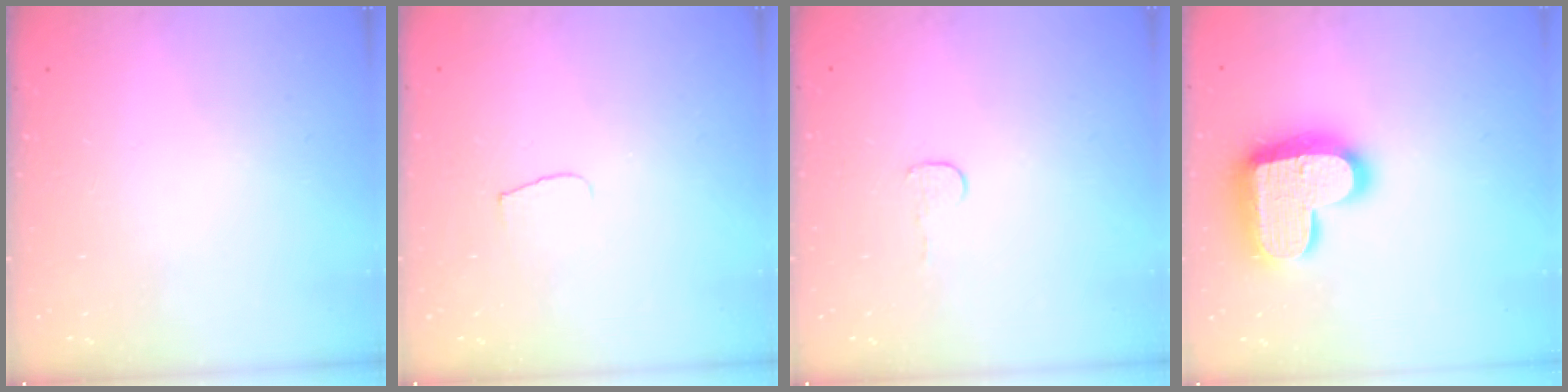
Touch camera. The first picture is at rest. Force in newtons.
{"total": 4.3, "press": 4.2, "slide": 0.4}
{"total": 3.7, "press": 3.7, "slide": 0.3}
{"total": 19.9, "press": 19.9, "slide": 1.3}